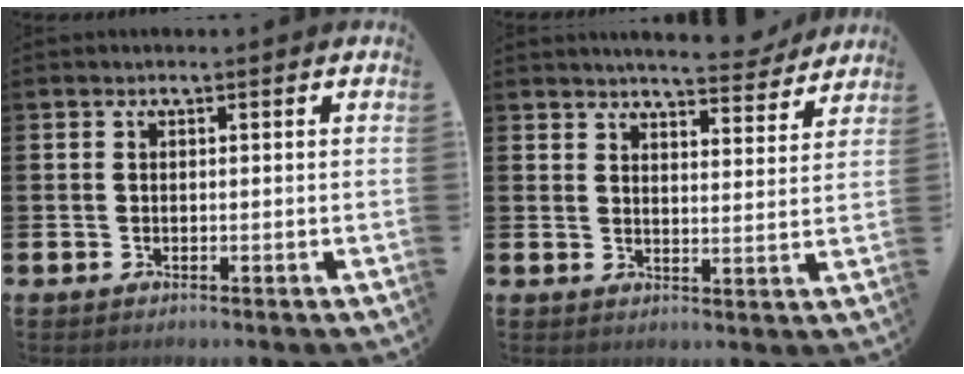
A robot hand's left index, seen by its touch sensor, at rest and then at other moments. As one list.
[{"total": 5.0, "force": [4.9, 0.4, 0.8], "torque": [-0.021, -0.031, 0.086]}]